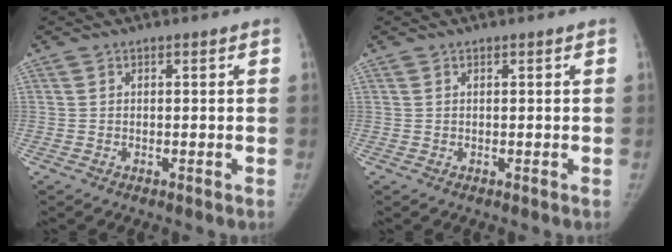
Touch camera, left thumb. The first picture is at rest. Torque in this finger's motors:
{"motor_torque": [0.11, 0.00, 0.10, -0.16, 0.02]}